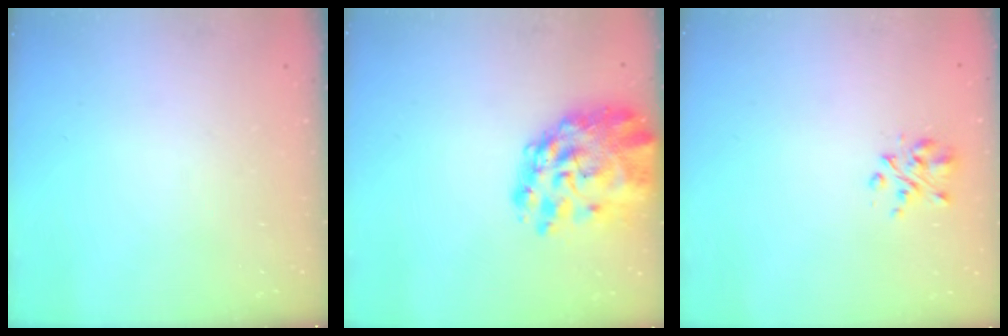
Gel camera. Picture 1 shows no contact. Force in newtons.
{"total": 13.1, "press": 12.4, "slide": 4.4}
{"total": 3.4, "press": 3.3, "slide": 0.9}